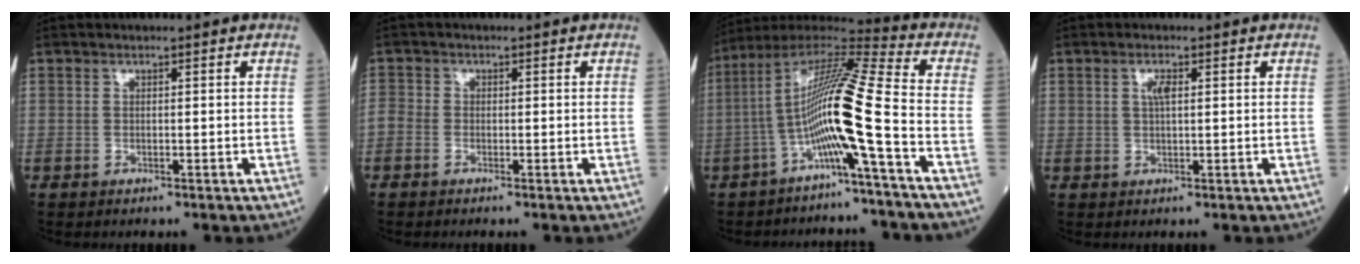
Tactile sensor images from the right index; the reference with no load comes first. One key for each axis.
{"total": 1.8, "fx": -0.9, "fy": 1.2, "fz": 1.0, "tx": -0.029, "ty": 0.004, "tz": -0.021}
{"total": 13.9, "fx": -4.2, "fy": -1.2, "fz": 13.2, "tx": -0.248, "ty": 0.018, "tz": -0.088}
{"total": 1.9, "fx": 0.6, "fy": 0.4, "fz": 1.7, "tx": -0.035, "ty": 0.001, "tz": 0.010}